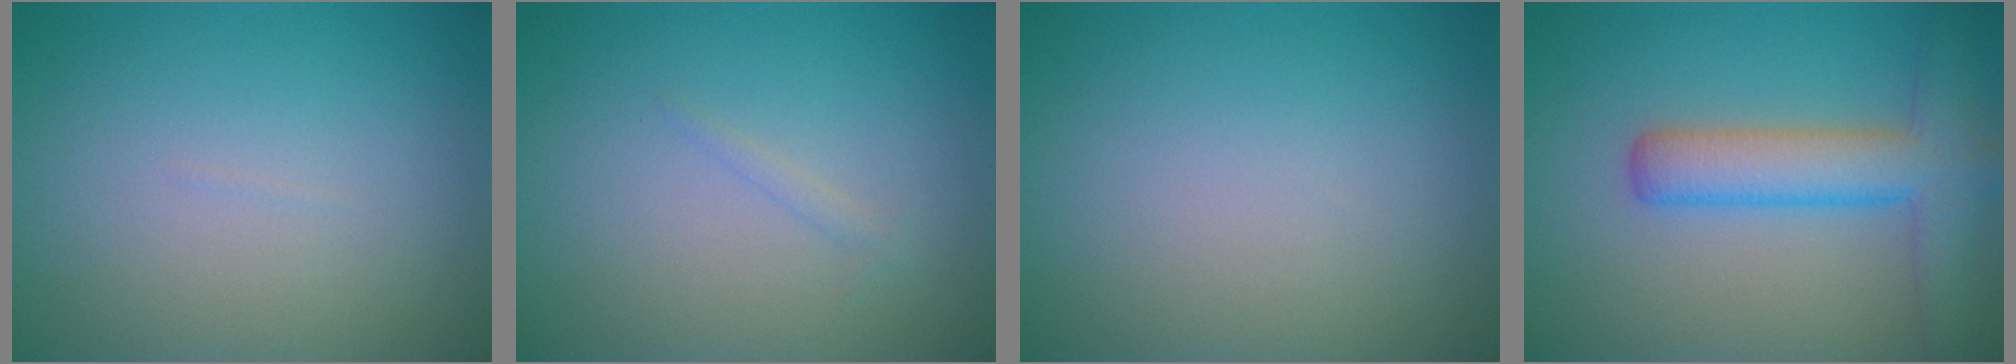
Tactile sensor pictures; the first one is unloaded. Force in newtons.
{"total": 0.6, "press": 0.6, "slide": 0.1}
{"total": 0.0}
{"total": 5.8, "press": 5.8, "slide": 0.2}